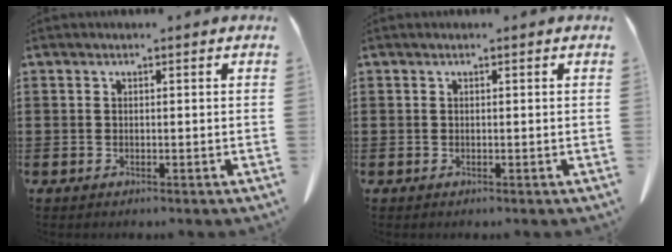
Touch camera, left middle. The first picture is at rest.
{"total": 0.0}